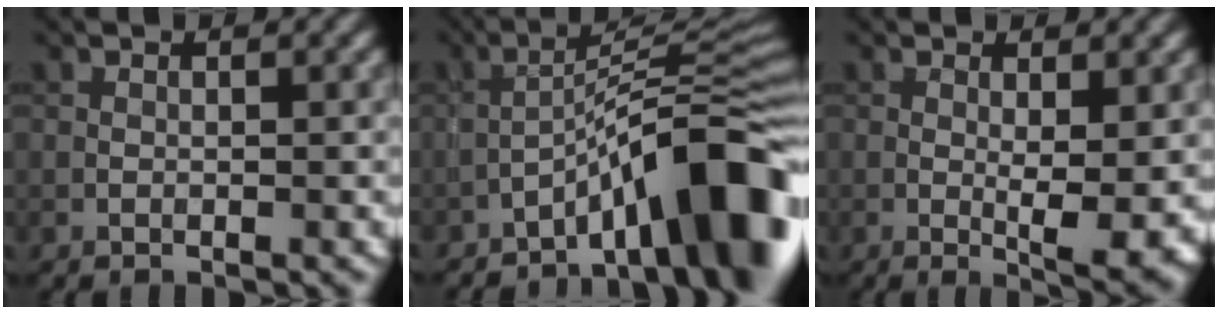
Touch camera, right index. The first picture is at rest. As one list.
[{"total": 11.6, "force": [-7.0, 2.3, 8.9], "torque": [-0.112, 0.029, -0.113]}, {"total": 4.2, "force": [-0.2, 0.8, 4.2], "torque": [-0.061, -0.009, 0.001]}]